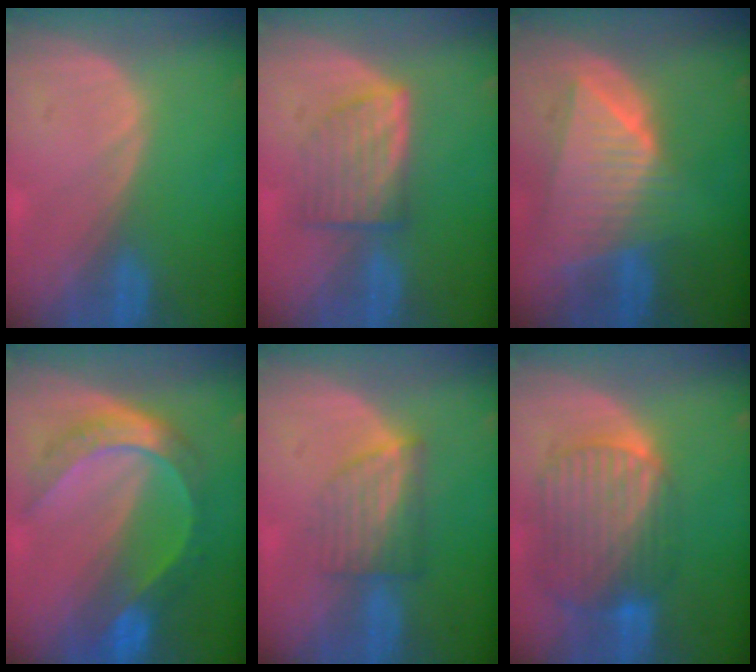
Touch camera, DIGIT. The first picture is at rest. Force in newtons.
{"total": 6.2, "press": 5.9, "slide": 1.8}
{"total": 9.2, "press": 8.2, "slide": 4.2}
{"total": 8.2, "press": 8.1, "slide": 0.8}
{"total": 6.1, "press": 5.5, "slide": 2.8}
{"total": 10.3, "press": 8.7, "slide": 5.6}